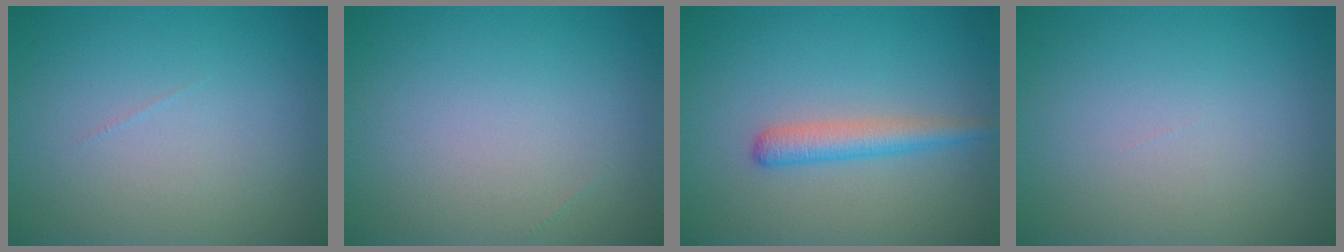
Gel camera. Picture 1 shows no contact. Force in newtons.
{"total": 0.0}
{"total": 2.5, "press": 2.5, "slide": 0.1}
{"total": 0.0}